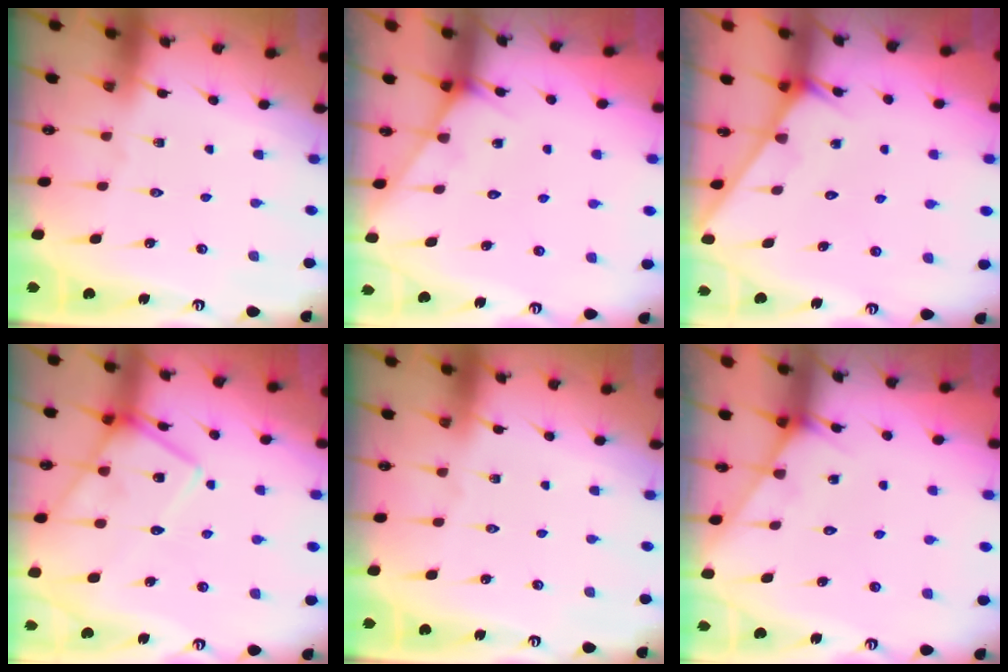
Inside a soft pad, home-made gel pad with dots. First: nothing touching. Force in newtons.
{"total": 3.6, "press": 3.6, "slide": 0.3}
{"total": 2.2, "press": 2.2, "slide": 0.2}
{"total": 13.1, "press": 13.1, "slide": 1.1}
{"total": 0.0}
{"total": 3.6, "press": 3.6, "slide": 0.3}